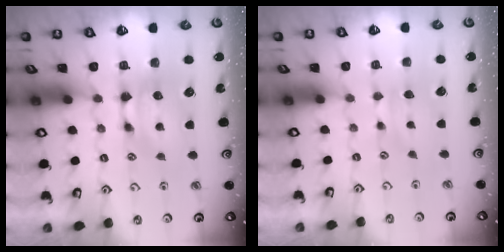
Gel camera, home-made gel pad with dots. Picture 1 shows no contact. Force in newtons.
{"total": 2.1, "press": 2.0, "slide": 0.4}